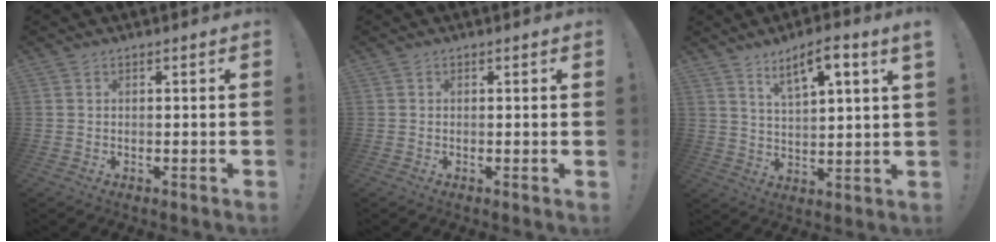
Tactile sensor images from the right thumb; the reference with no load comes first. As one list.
[{"total": 0.8, "force": [0.1, -0.4, 0.6], "torque": [-0.011, -0.001, 0.001]}, {"total": 8.3, "force": [5.5, 1.2, 6.0], "torque": [-0.096, -0.025, 0.090]}]